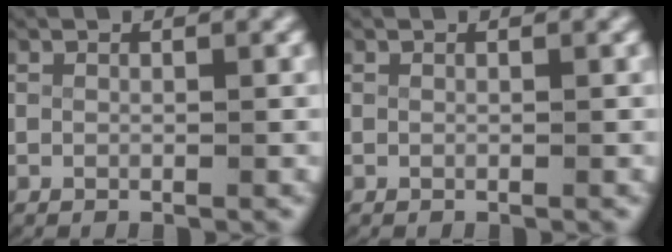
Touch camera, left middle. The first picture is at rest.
{"total": 0.0}